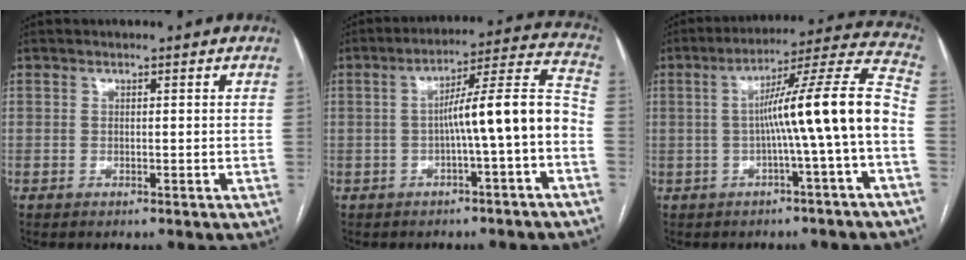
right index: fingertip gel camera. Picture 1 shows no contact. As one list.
[{"total": 10.8, "force": [-2.7, -0.2, 10.5], "torque": [-0.154, 0.035, -0.038]}, {"total": 13.3, "force": [-2.2, -1.5, 13.0], "torque": [-0.191, 0.028, -0.036]}]